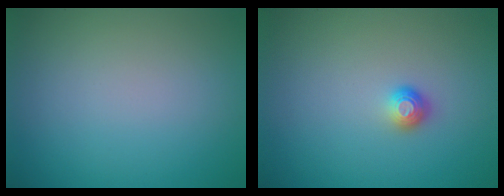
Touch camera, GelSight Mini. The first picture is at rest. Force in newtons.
{"total": 1.0, "press": 0.9, "slide": 0.4}